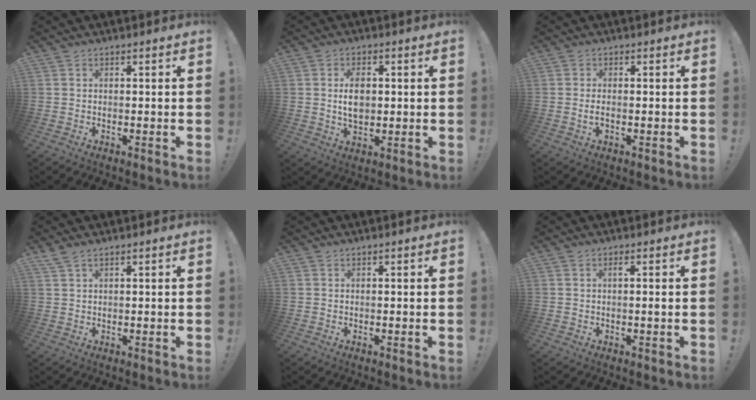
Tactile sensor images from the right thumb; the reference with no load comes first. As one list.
[{"total": 7.0, "force": [0.6, 4.5, 5.3], "torque": [-0.084, -0.003, 0.005]}, {"total": 1.6, "force": [-0.4, 0.5, 1.5], "torque": [-0.028, 0.002, -0.006]}, {"total": 2.3, "force": [1.7, 0.6, 1.4], "torque": [-0.033, -0.004, 0.033]}, {"total": 0.0}, {"total": 1.1, "force": [0.1, -0.2, 1.0], "torque": [-0.014, -0.002, -0.002]}]